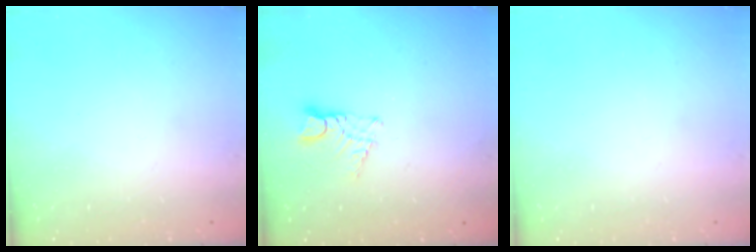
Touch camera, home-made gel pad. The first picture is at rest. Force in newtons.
{"total": 4.3, "press": 4.2, "slide": 0.3}
{"total": 0.0}